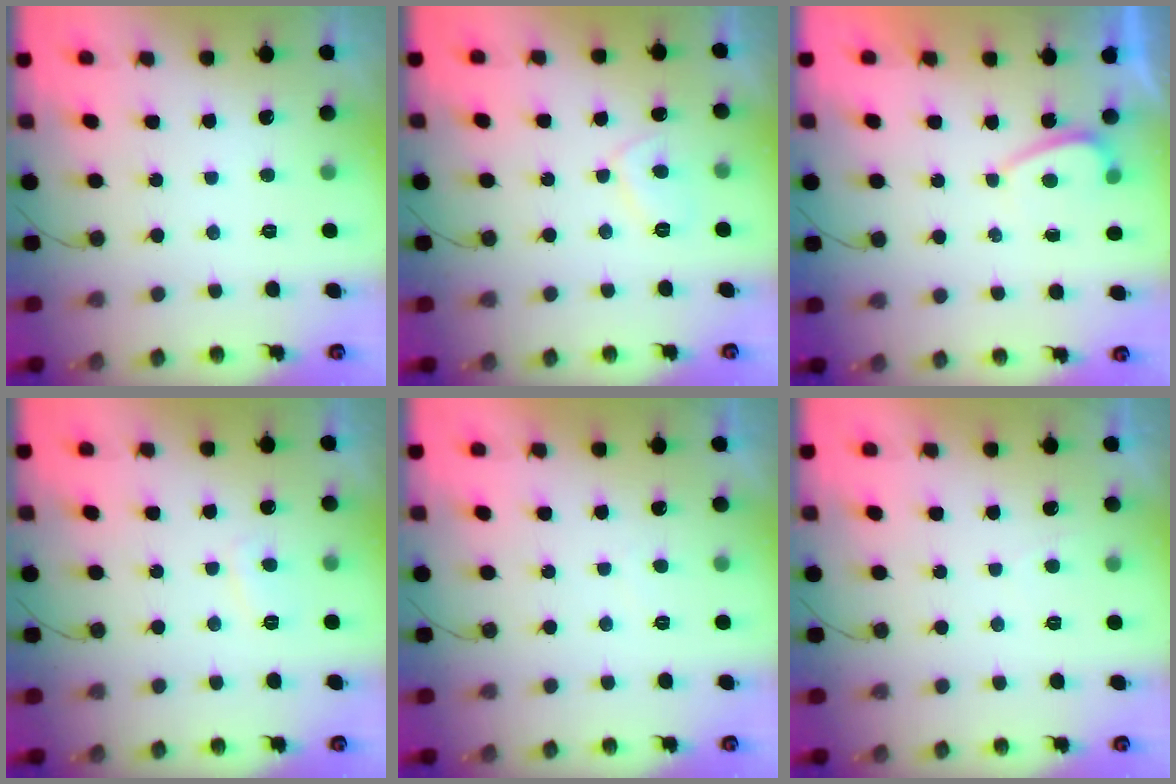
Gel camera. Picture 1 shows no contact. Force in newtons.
{"total": 3.4, "press": 3.3, "slide": 0.8}
{"total": 1.1, "press": 0.9, "slide": 0.6}
{"total": 2.8, "press": 2.7, "slide": 0.8}
{"total": 0.5, "press": 0.3, "slide": 0.5}
{"total": 0.5, "press": 0.1, "slide": 0.5}